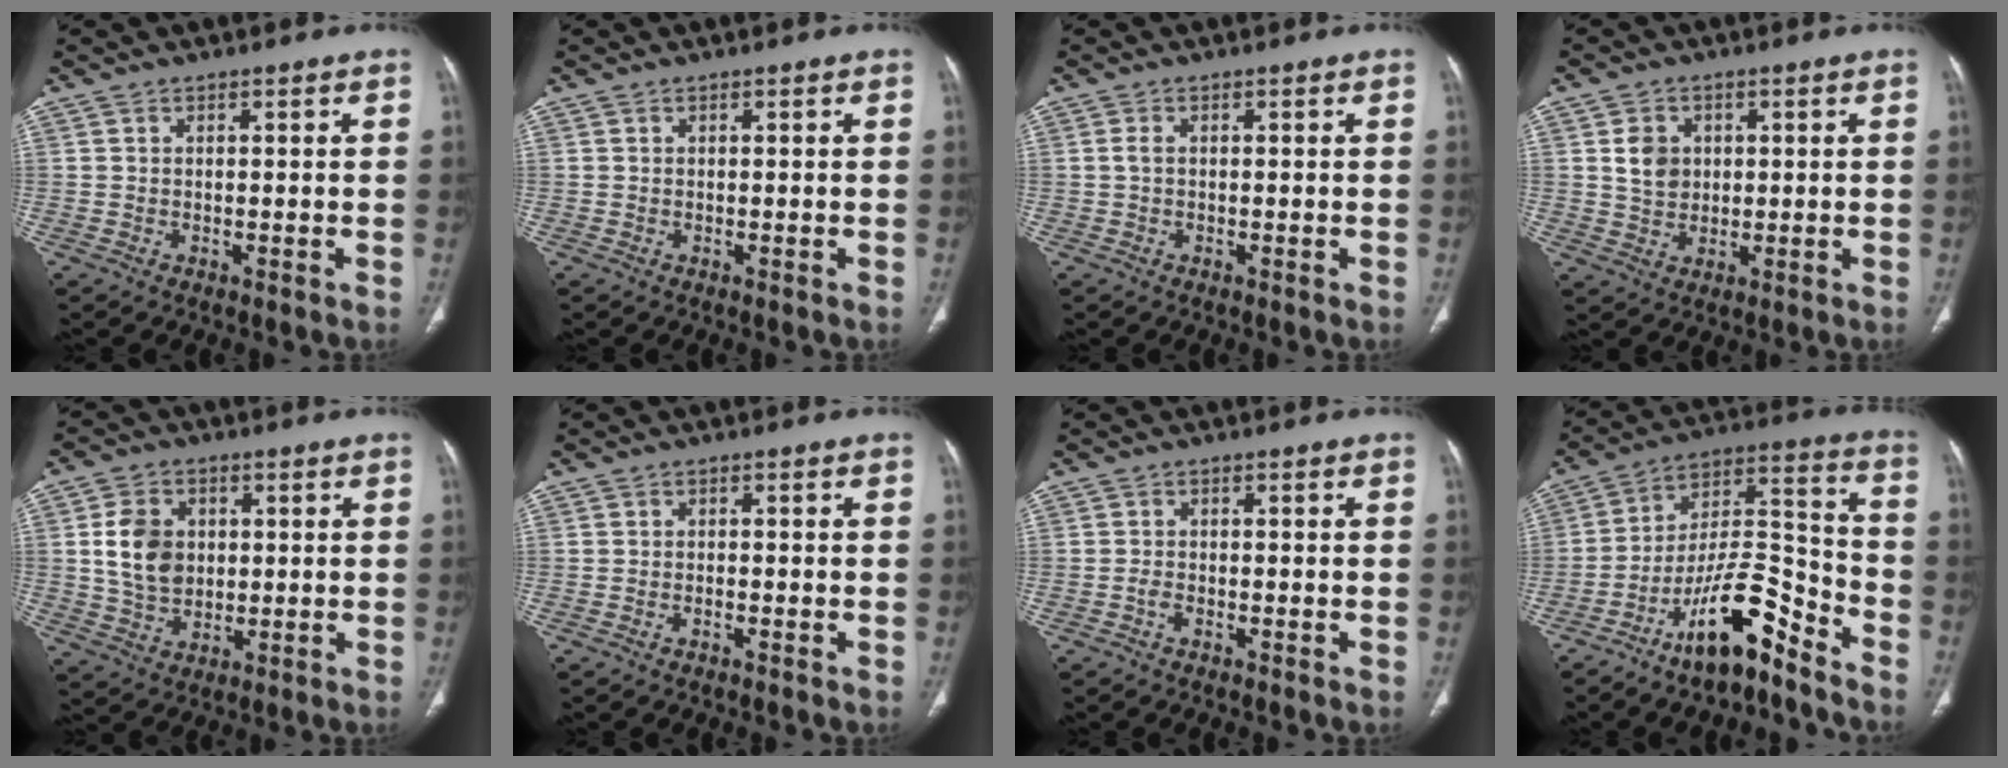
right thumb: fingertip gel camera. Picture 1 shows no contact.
{"total": 0.0}
{"total": 1.1, "force": [0.1, 0.5, 1.0], "torque": [-0.023, -0.001, 0.002]}
{"total": 5.3, "force": [1.2, 4.4, 2.7], "torque": [-0.026, -0.007, 0.025]}
{"total": 9.2, "force": [1.3, 7.1, 5.7], "torque": [-0.083, -0.003, 0.027]}
{"total": 1.1, "force": [-0.7, 0.4, 0.7], "torque": [-0.018, 0.008, -0.014]}
{"total": 1.3, "force": [-0.8, 0.6, 0.8], "torque": [-0.018, 0.006, -0.019]}
{"total": 15.4, "force": [-10.5, 4.9, 10.1], "torque": [-0.158, 0.095, -0.190]}